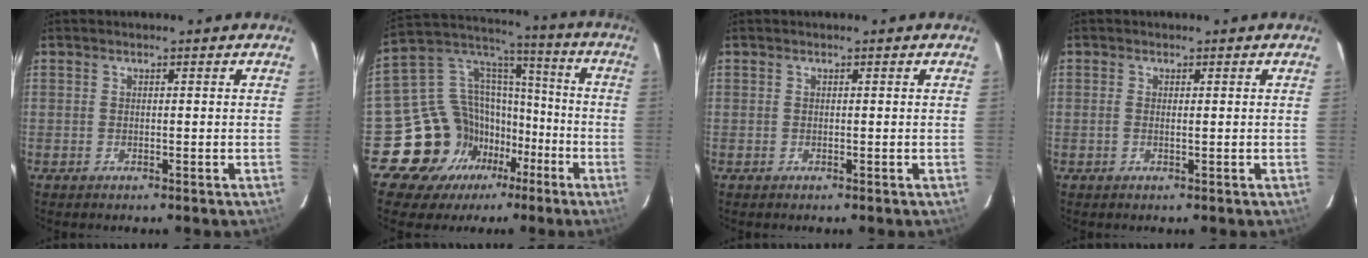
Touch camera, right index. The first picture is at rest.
{"total": 16.6, "force": [-9.7, 13.0, 3.2], "torque": [-0.084, 0.075, -0.157]}
{"total": 0.0}
{"total": 0.6, "force": [0.1, 0.1, 0.6], "torque": [-0.017, 0.000, -0.001]}